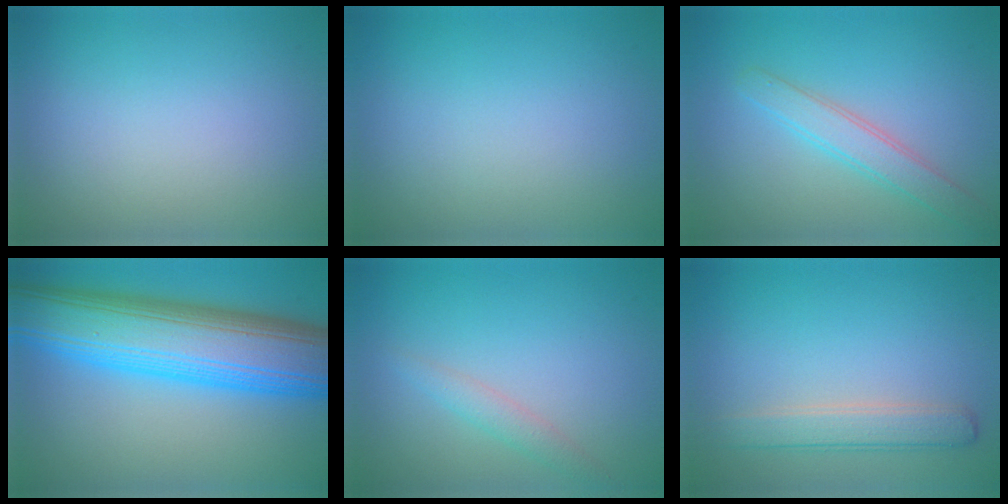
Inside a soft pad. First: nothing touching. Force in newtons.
{"total": 0.0}
{"total": 2.8, "press": 2.8, "slide": 0.1}
{"total": 13.8, "press": 13.8, "slide": 0.1}
{"total": 1.5, "press": 1.5, "slide": 0.1}
{"total": 2.8, "press": 2.8, "slide": 0.1}